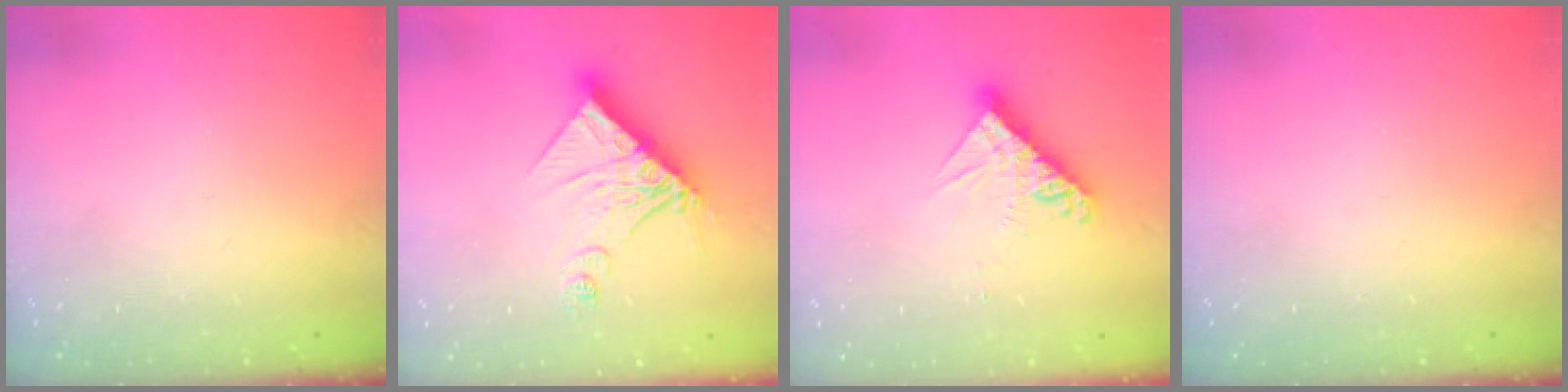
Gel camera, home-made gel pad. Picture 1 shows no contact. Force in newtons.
{"total": 14.3, "press": 14.2, "slide": 1.4}
{"total": 10.7, "press": 10.6, "slide": 1.0}
{"total": 0.0}